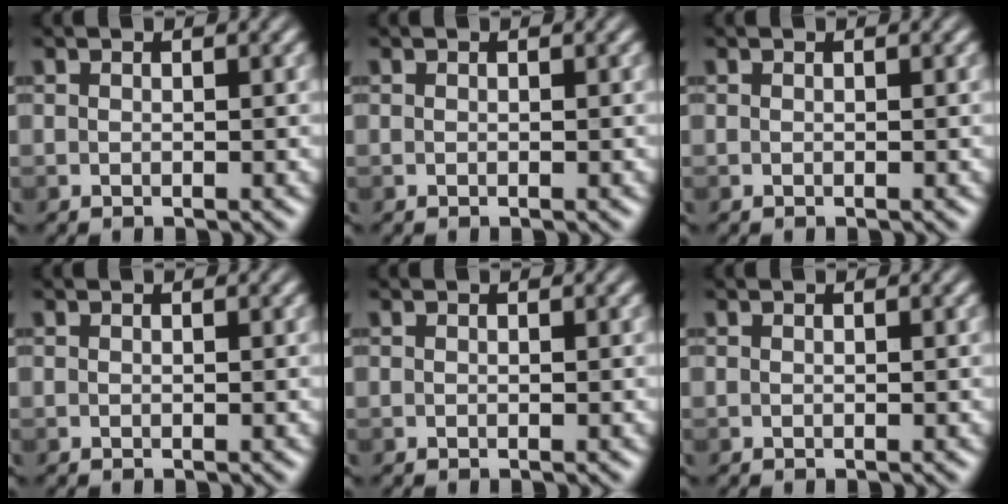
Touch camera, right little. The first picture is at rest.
{"total": 0.0}
{"total": 0.0}
{"total": 0.0}
{"total": 0.0}
{"total": 0.0}